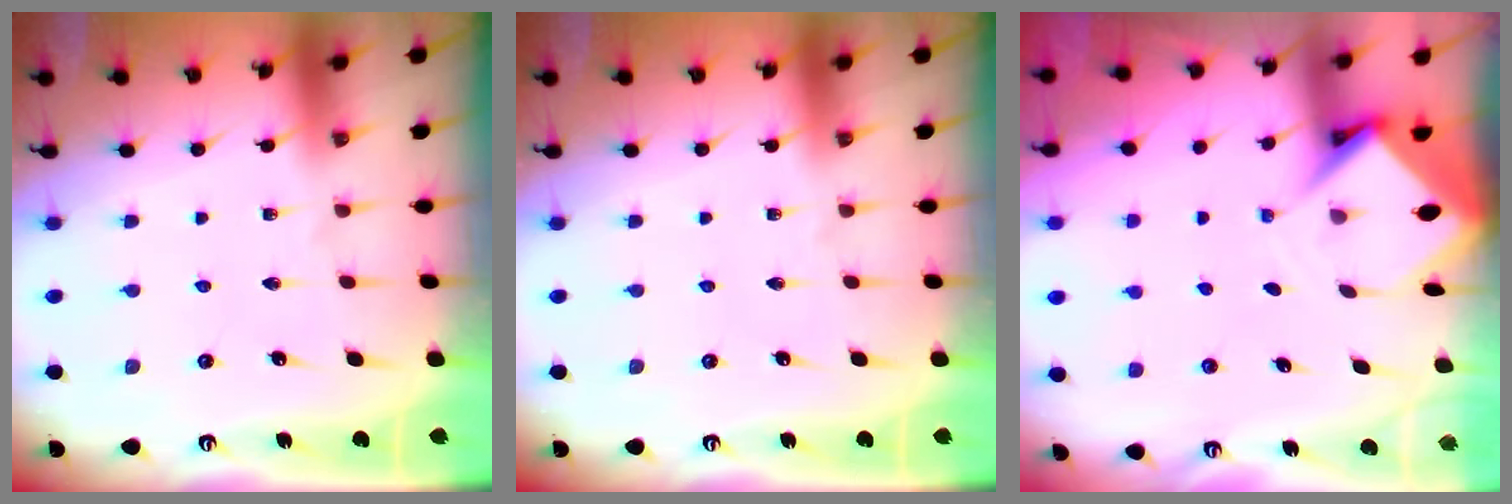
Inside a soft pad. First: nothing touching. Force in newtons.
{"total": 0.0}
{"total": 4.8, "press": 4.8, "slide": 0.2}